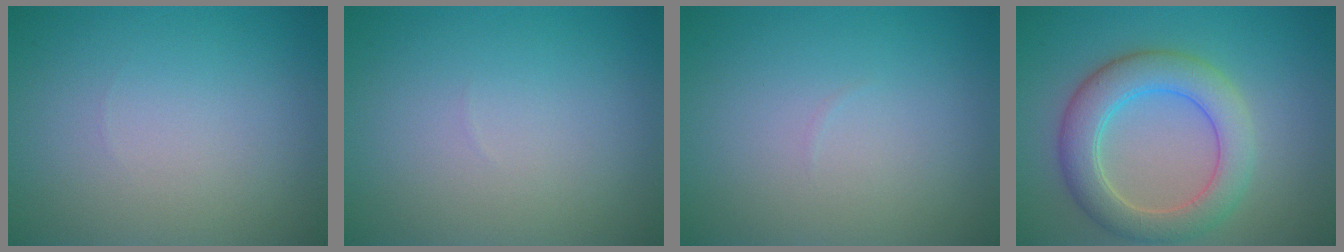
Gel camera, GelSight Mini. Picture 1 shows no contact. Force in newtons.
{"total": 0.0}
{"total": 0.0}
{"total": 5.6, "press": 5.6, "slide": 0.0}